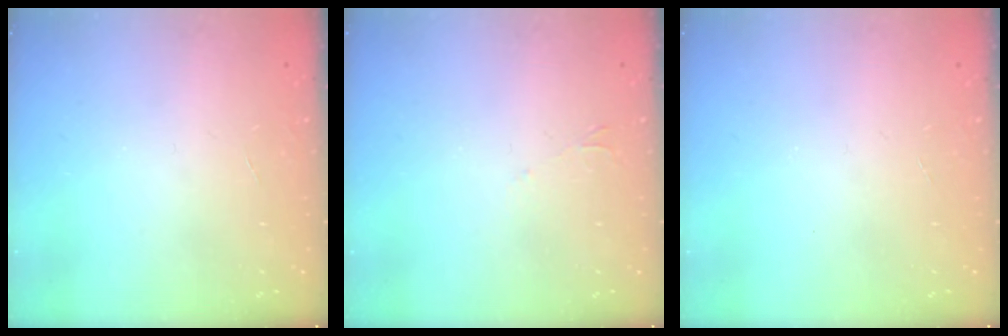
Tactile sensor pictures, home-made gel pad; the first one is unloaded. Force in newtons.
{"total": 2.2, "press": 2.2, "slide": 0.4}
{"total": 0.0}